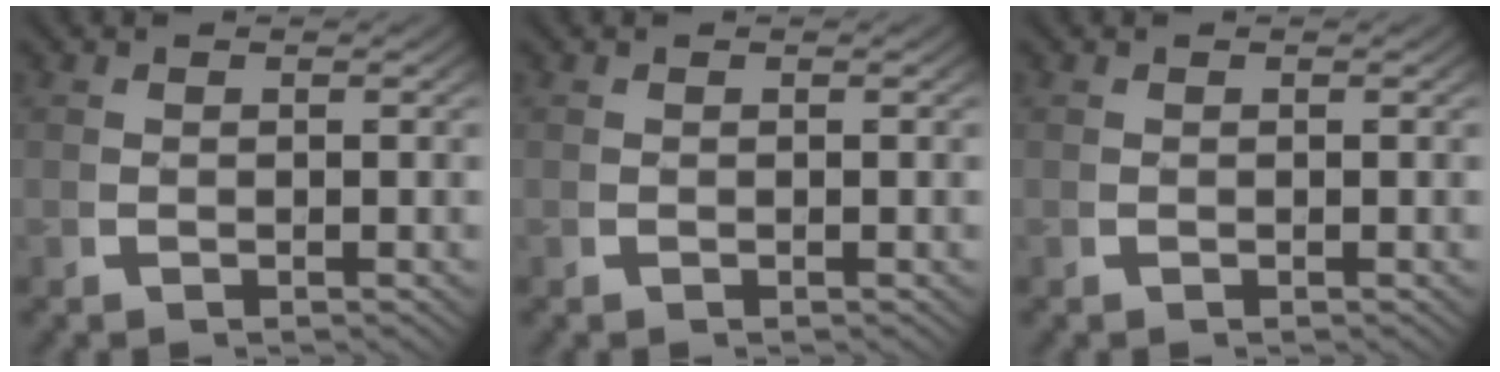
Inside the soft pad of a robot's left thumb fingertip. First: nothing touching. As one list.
[{"total": 0.0}, {"total": 0.0}]